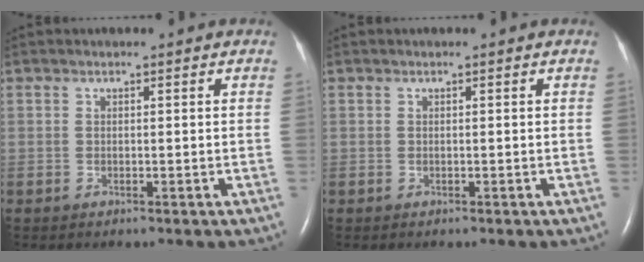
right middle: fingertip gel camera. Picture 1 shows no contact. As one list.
[{"total": 0.0}]